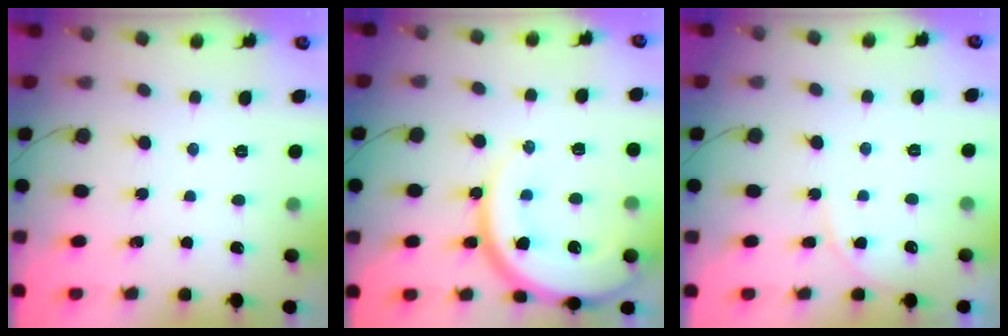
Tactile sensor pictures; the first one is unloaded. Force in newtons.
{"total": 18.4, "press": 18.1, "slide": 2.8}
{"total": 5.5, "press": 5.5, "slide": 0.5}